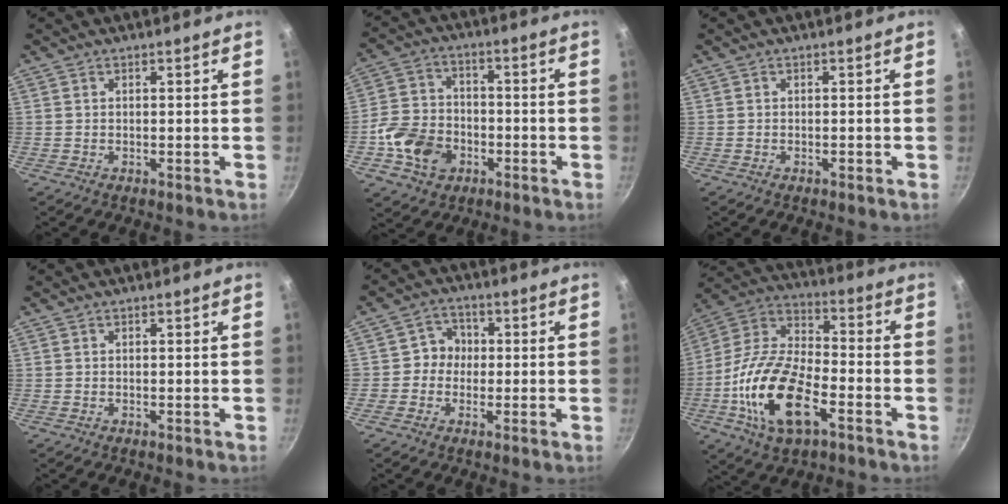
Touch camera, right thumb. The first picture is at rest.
{"total": 11.7, "force": [-4.2, 9.1, 6.1], "torque": [-0.093, 0.029, -0.083]}
{"total": 0.5, "force": [-0.4, 0.3, 0.2], "torque": [-0.001, 0.002, -0.007]}
{"total": 0.0}
{"total": 4.9, "force": [-0.4, 4.7, 1.3], "torque": [0.019, 0.014, -0.018]}
{"total": 20.6, "force": [-7.3, 10.0, 16.5], "torque": [-0.311, 0.033, -0.150]}